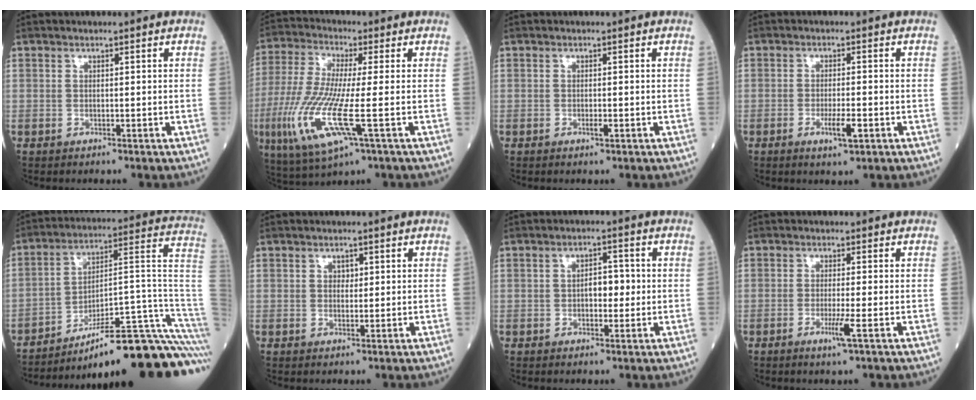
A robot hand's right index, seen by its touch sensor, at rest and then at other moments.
{"total": 14.1, "force": [-3.8, 1.7, 13.5], "torque": [-0.301, -0.028, -0.073]}
{"total": 0.9, "force": [-0.3, 0.1, 0.8], "torque": [-0.013, -0.001, -0.005]}
{"total": 3.7, "force": [-1.4, 0.5, 3.3], "torque": [-0.057, -0.003, -0.022]}
{"total": 23.1, "force": [-17.8, -0.3, 14.8], "torque": [-0.108, 0.040, -0.270]}
{"total": 1.4, "force": [0.5, 1.0, 0.8], "torque": [-0.009, -0.002, 0.006]}
{"total": 3.5, "force": [-0.1, 1.8, 3.0], "torque": [-0.044, 0.008, -0.001]}
{"total": 3.0, "force": [-1.2, -0.5, 2.7], "torque": [-0.054, -0.009, -0.023]}